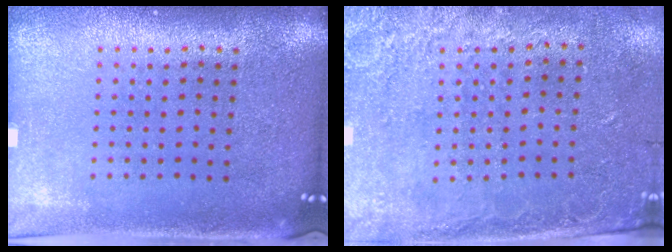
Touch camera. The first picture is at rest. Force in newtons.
{"total": 2.6, "press": 1.9, "slide": 1.8}